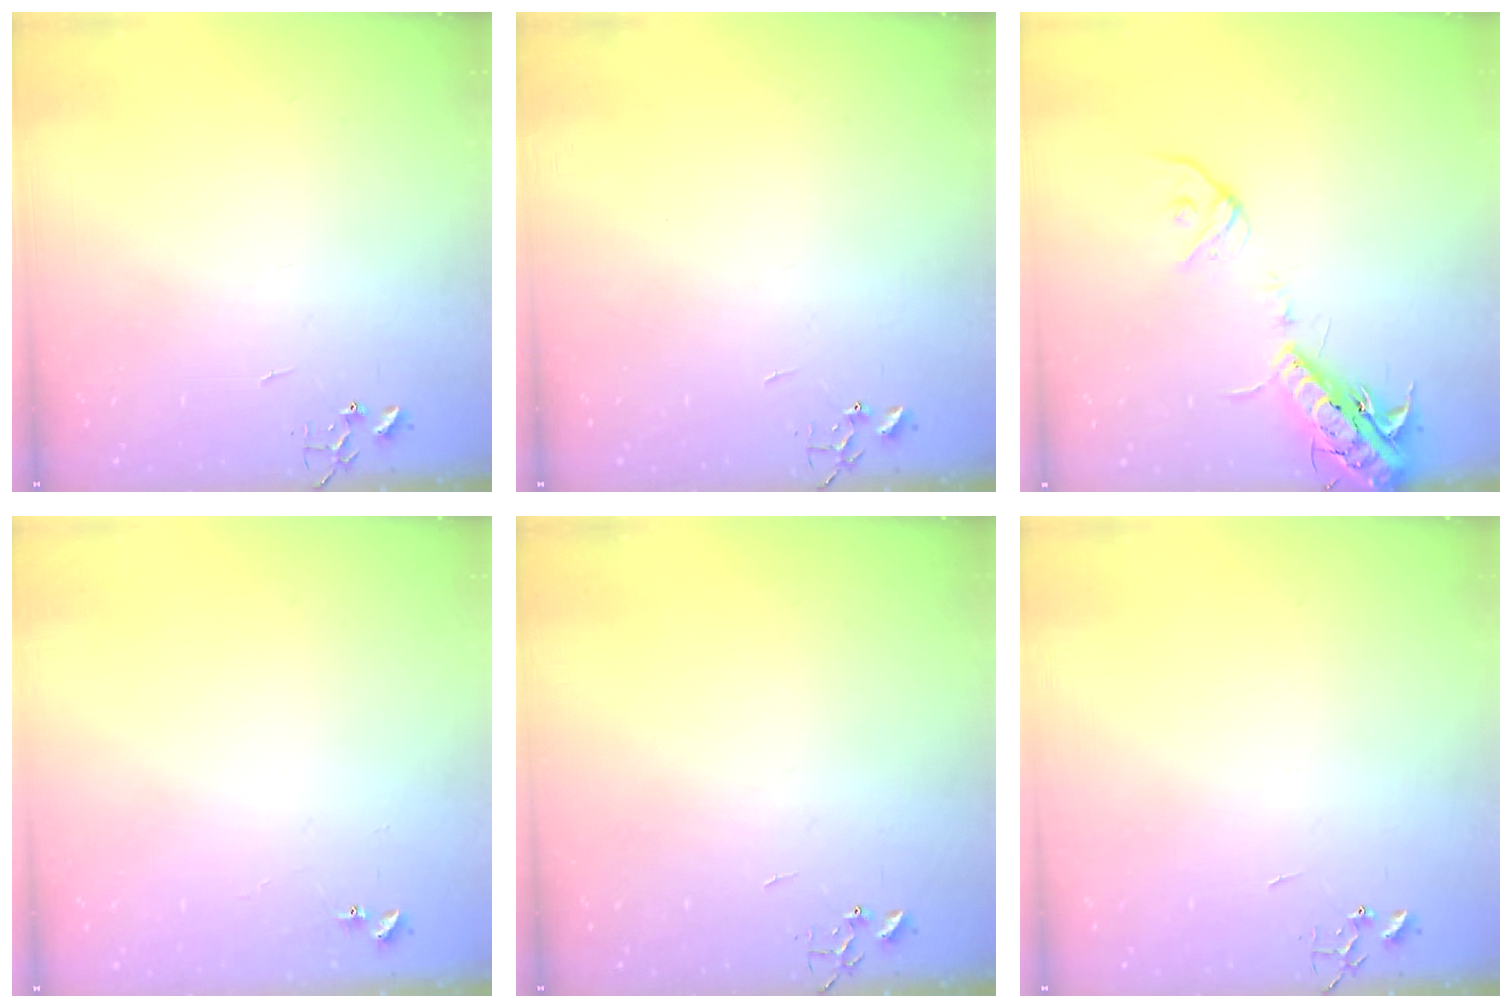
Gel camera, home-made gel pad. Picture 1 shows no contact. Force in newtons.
{"total": 0.0}
{"total": 16.3, "press": 16.0, "slide": 3.3}
{"total": 5.4, "press": 5.4, "slide": 0.6}
{"total": 0.0}
{"total": 0.0}